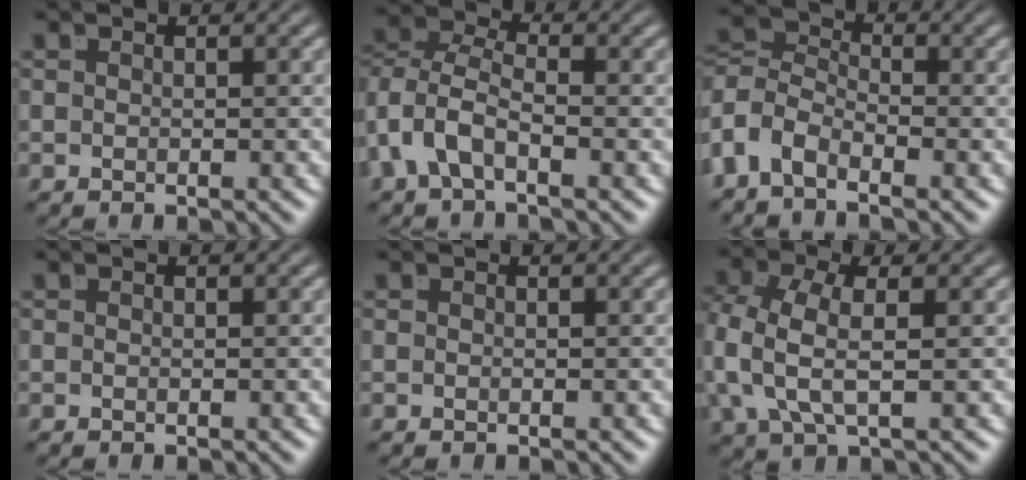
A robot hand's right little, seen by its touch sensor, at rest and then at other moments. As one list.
[{"total": 5.1, "force": [-0.6, 3.9, 3.3], "torque": [-0.084, -0.020, -0.012]}, {"total": 6.7, "force": [-1.9, 5.8, 2.6], "torque": [-0.081, -0.026, -0.042]}, {"total": 0.0}, {"total": 0.0}, {"total": 4.6, "force": [0.2, 2.6, 3.8], "torque": [-0.106, -0.021, 0.014]}]